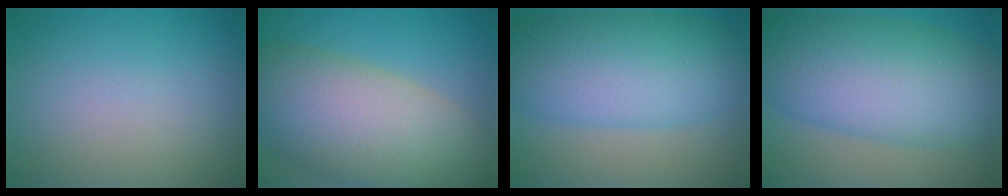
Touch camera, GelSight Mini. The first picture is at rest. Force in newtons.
{"total": 12.0, "press": 12.0, "slide": 1.2}
{"total": 10.1, "press": 10.1, "slide": 0.2}
{"total": 11.8, "press": 11.8, "slide": 0.1}